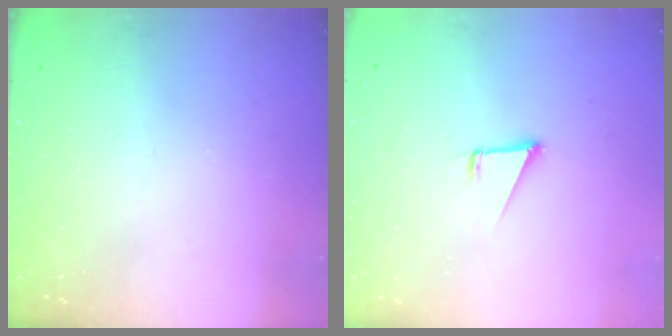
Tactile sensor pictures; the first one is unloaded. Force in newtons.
{"total": 1.7, "press": 1.7, "slide": 0.1}